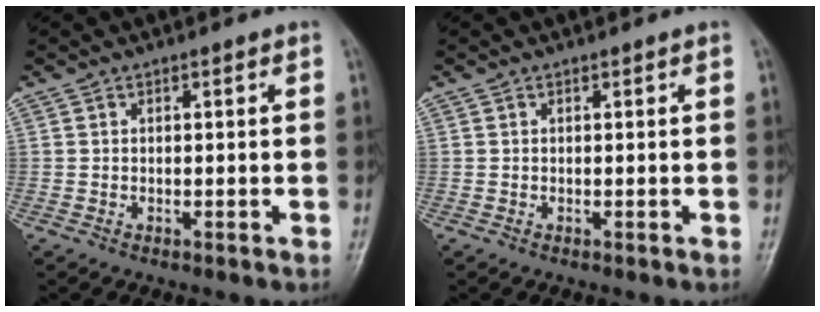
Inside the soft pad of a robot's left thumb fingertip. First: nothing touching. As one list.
[{"total": 0.0}]